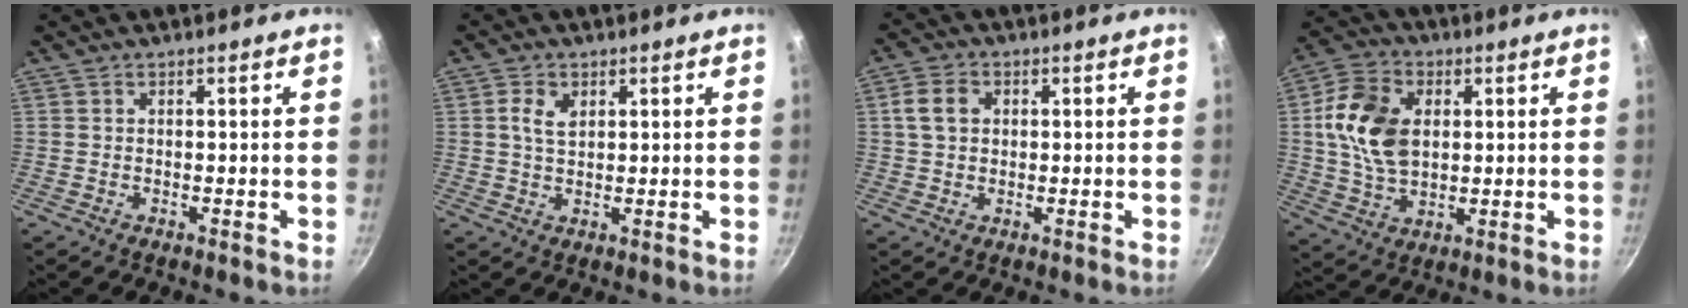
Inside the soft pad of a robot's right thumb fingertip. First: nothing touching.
{"total": 3.7, "force": [1.3, 2.4, 2.6], "torque": [-0.043, -0.001, 0.023]}
{"total": 5.0, "force": [0.8, 4.1, 2.7], "torque": [-0.036, 0.007, 0.009]}
{"total": 13.7, "force": [2.0, 9.4, 9.7], "torque": [-0.166, -0.001, 0.034]}